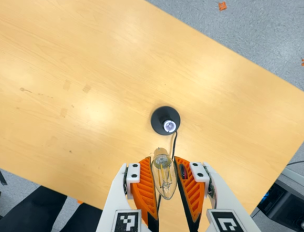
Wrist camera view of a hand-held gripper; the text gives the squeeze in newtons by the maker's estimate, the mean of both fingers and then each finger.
{"total": 12.6, "left": 13.5, "right": 11.7}